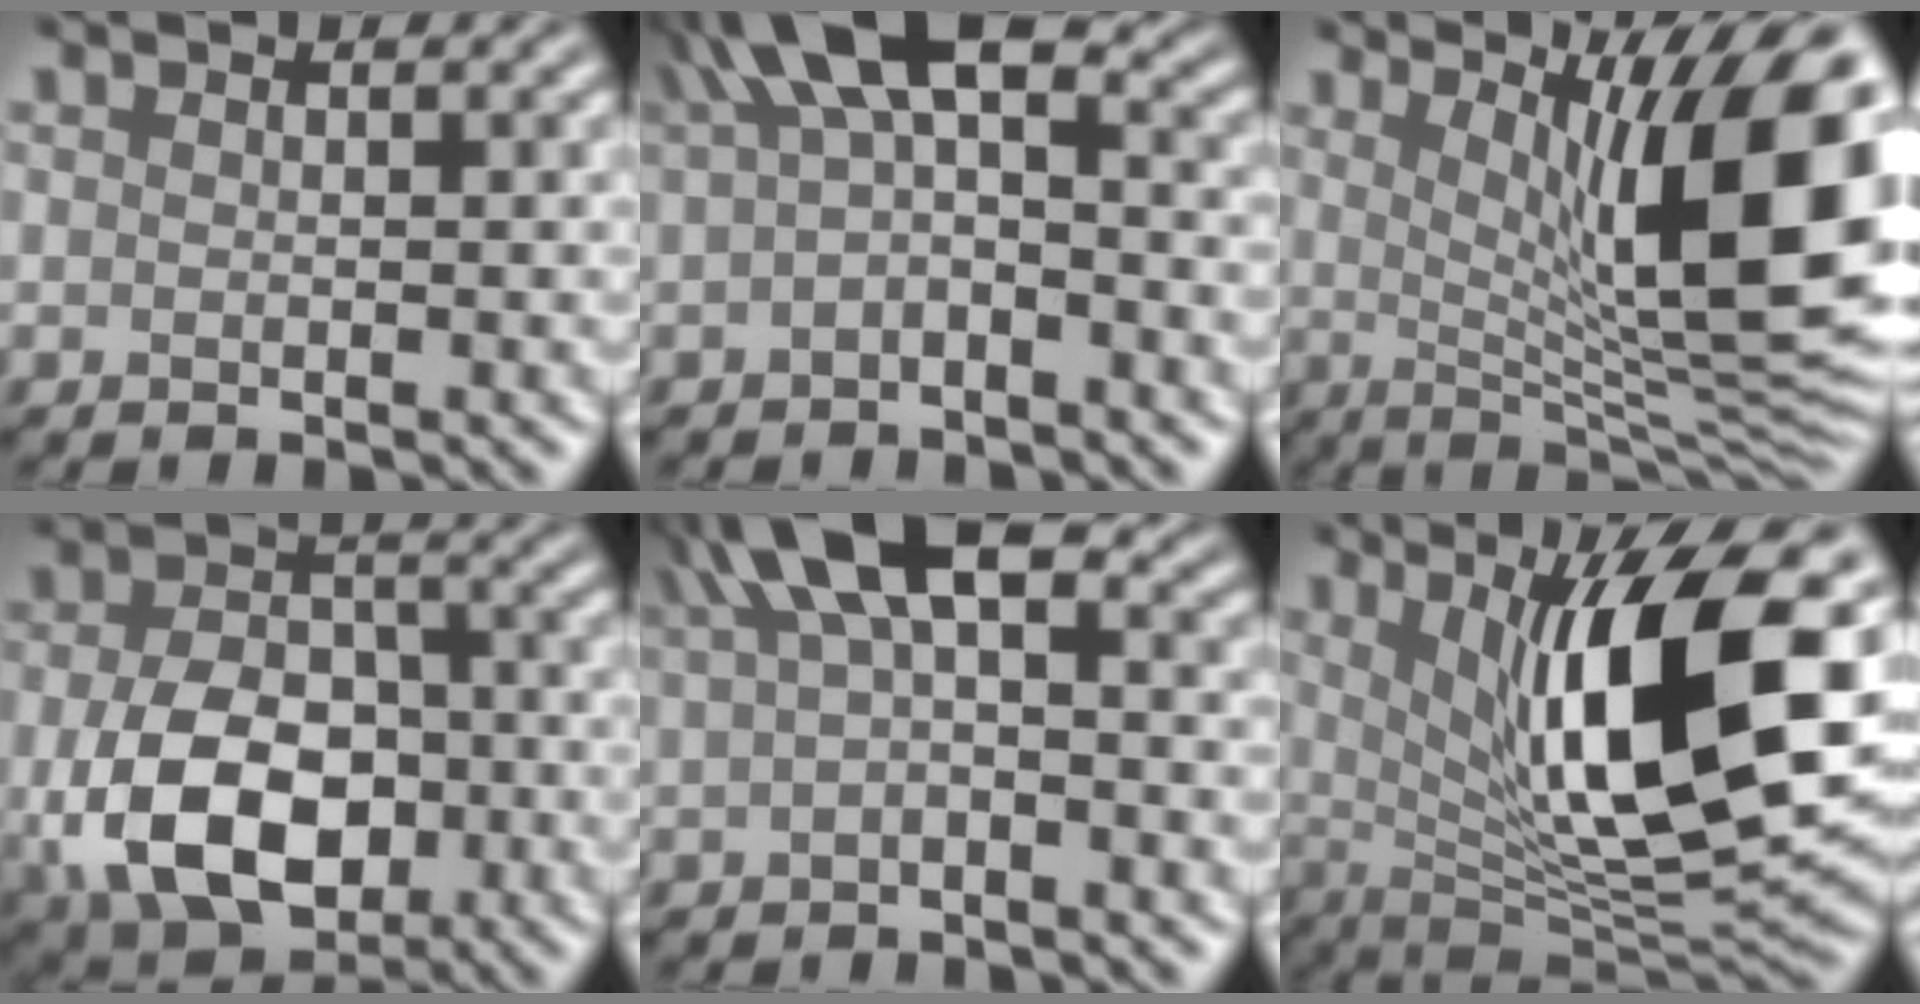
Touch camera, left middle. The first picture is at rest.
{"total": 6.9, "force": [1.4, 3.1, 6.0], "torque": [-0.101, 0.020, 0.010]}
{"total": 14.9, "force": [2.8, 4.1, 14.0], "torque": [-0.174, -0.004, 0.047]}
{"total": 10.4, "force": [-2.6, 6.7, 7.5], "torque": [-0.152, -0.017, -0.041]}
{"total": 7.0, "force": [2.2, 3.0, 5.9], "torque": [-0.101, 0.021, 0.028]}
{"total": 14.4, "force": [3.2, 4.7, 13.2], "torque": [-0.197, -0.009, 0.051]}